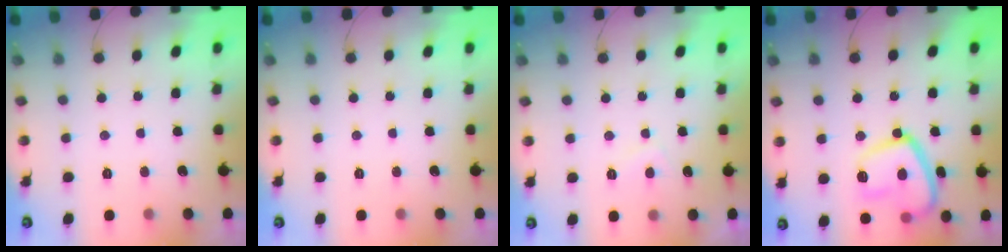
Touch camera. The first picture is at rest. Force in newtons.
{"total": 0.0}
{"total": 2.3, "press": 2.3, "slide": 0.5}
{"total": 14.6, "press": 14.6, "slide": 1.0}